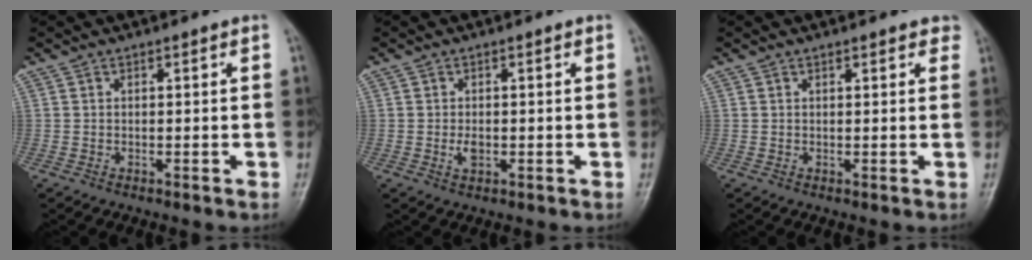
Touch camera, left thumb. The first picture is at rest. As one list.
[{"total": 2.0, "force": [-0.2, 1.1, 1.7], "torque": [-0.027, -0.002, -0.002]}, {"total": 2.3, "force": [1.7, 0.9, 1.3], "torque": [0.004, 0.001, 0.015]}]